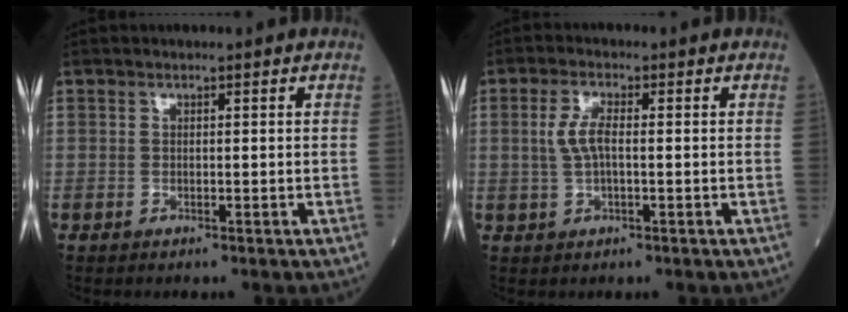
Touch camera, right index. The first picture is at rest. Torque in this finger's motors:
{"motor_torque": [0.01, -0.12, 0.27, 0.03]}